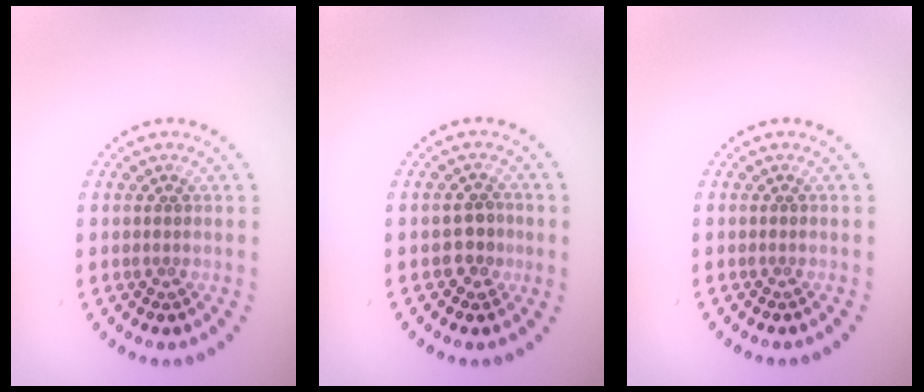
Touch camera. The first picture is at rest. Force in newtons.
{"total": 2.1, "press": 2.0, "slide": 0.5}
{"total": 0.0}